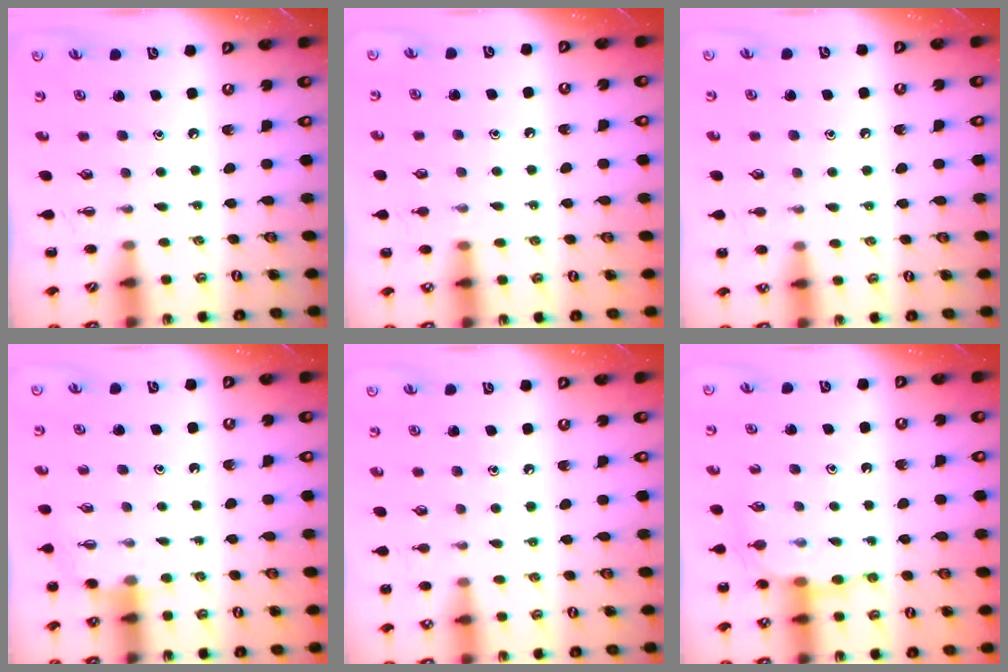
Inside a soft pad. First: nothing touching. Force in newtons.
{"total": 5.7, "press": 5.5, "slide": 1.5}
{"total": 5.6, "press": 5.2, "slide": 2.1}
{"total": 2.6, "press": 2.5, "slide": 0.9}
{"total": 7.9, "press": 7.6, "slide": 2.0}
{"total": 7.7, "press": 7.7, "slide": 0.8}